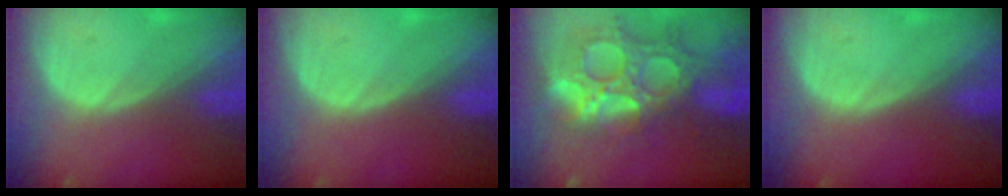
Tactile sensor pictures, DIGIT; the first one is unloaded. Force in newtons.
{"total": 0.0}
{"total": 14.9, "press": 12.3, "slide": 8.4}
{"total": 0.0}